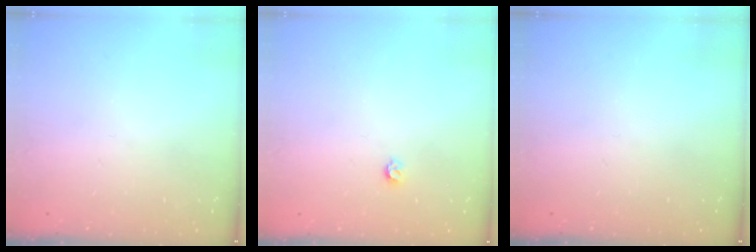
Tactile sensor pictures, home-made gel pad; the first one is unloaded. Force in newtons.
{"total": 3.2, "press": 3.2, "slide": 0.5}
{"total": 0.0}